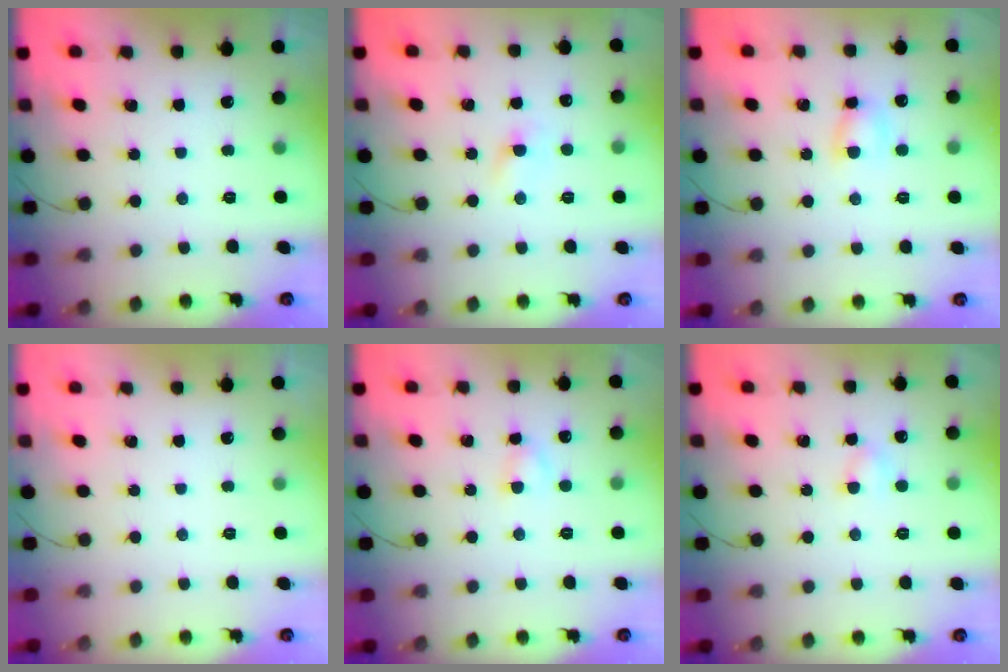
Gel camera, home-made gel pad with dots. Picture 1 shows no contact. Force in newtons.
{"total": 1.6, "press": 1.4, "slide": 0.8}
{"total": 5.1, "press": 5.0, "slide": 0.7}
{"total": 0.0}
{"total": 3.5, "press": 3.1, "slide": 1.4}
{"total": 3.1, "press": 2.9, "slide": 1.1}